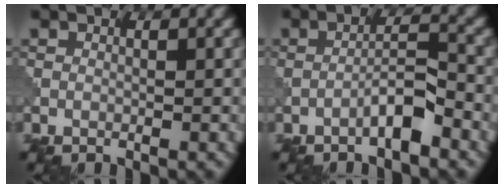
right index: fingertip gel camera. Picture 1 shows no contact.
{"total": 3.0, "force": [-2.1, 0.2, 2.2], "torque": [-0.044, 0.016, -0.035]}